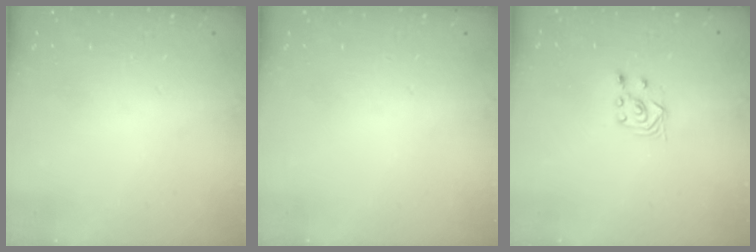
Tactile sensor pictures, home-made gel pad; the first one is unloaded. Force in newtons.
{"total": 0.0}
{"total": 2.9, "press": 2.5, "slide": 1.4}